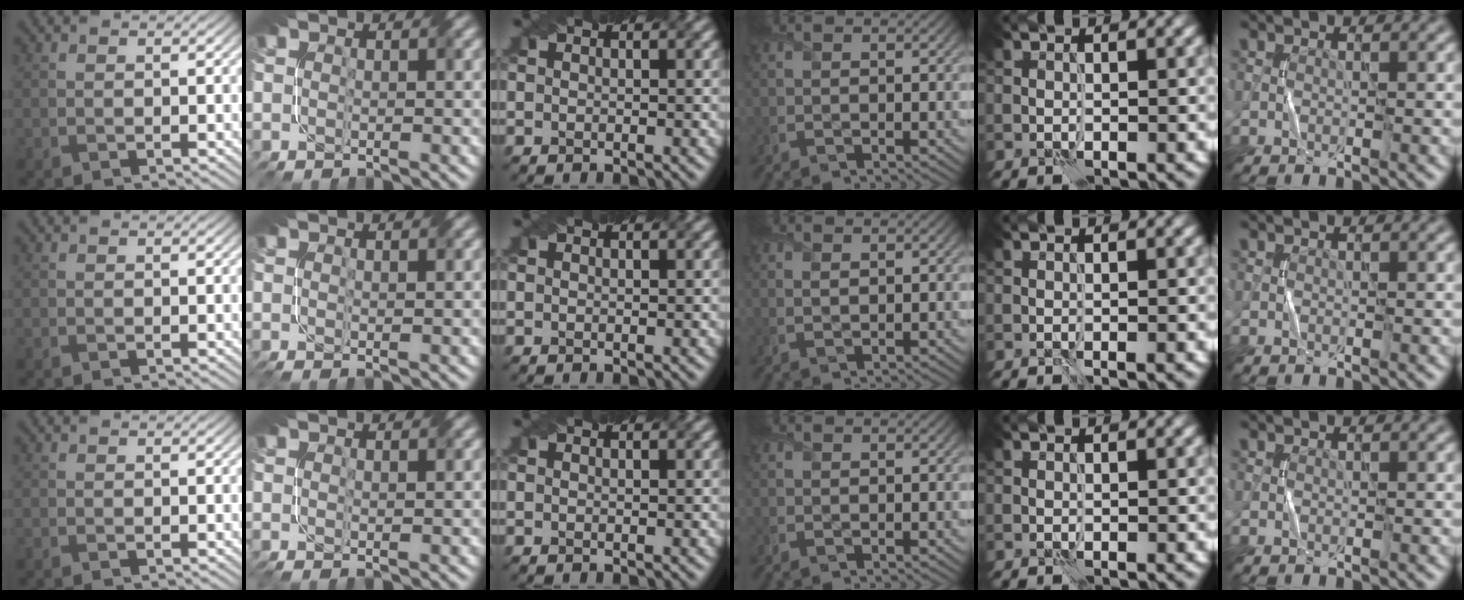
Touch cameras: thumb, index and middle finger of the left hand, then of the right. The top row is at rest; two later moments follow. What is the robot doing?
{"motion": "fold", "object": "netting"}